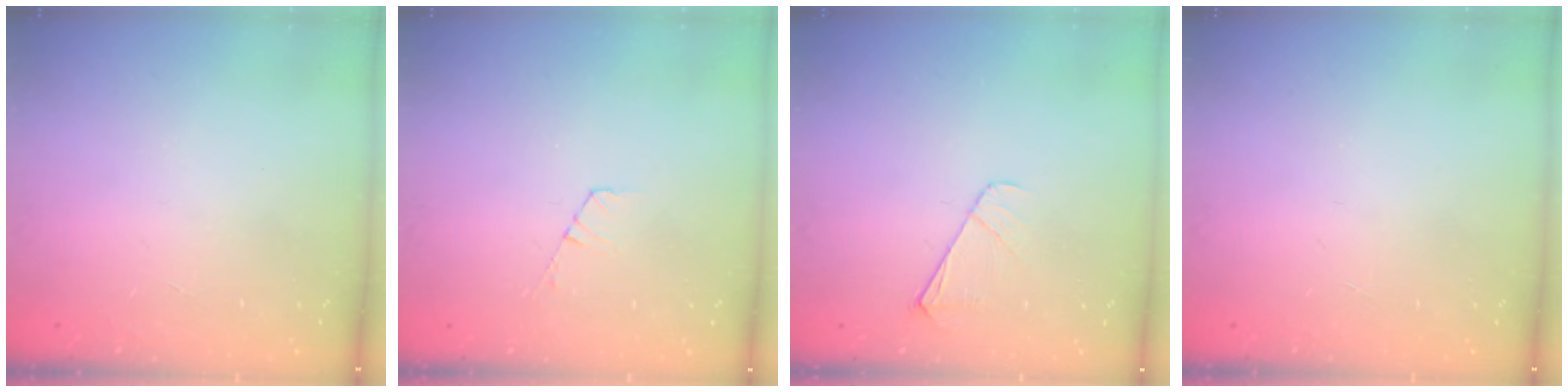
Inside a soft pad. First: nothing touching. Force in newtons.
{"total": 3.6, "press": 3.6, "slide": 0.3}
{"total": 3.9, "press": 3.9, "slide": 0.5}
{"total": 0.0}